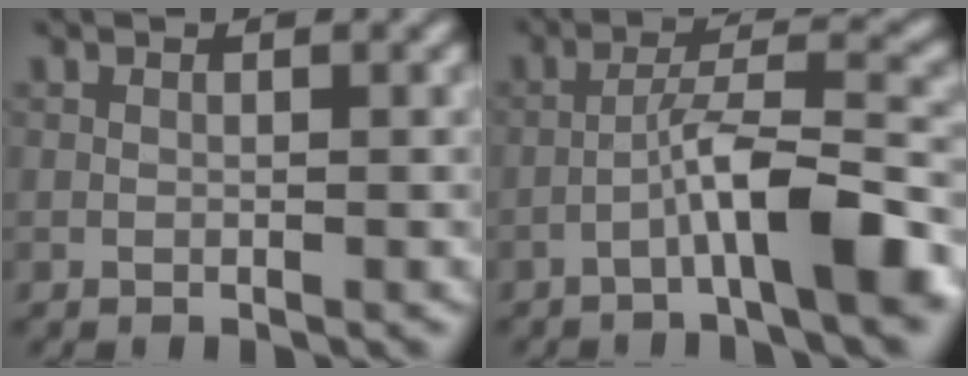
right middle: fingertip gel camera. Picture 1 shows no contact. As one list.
[{"total": 7.0, "force": [-3.6, 0.8, 5.9], "torque": [-0.111, 0.035, -0.055]}]